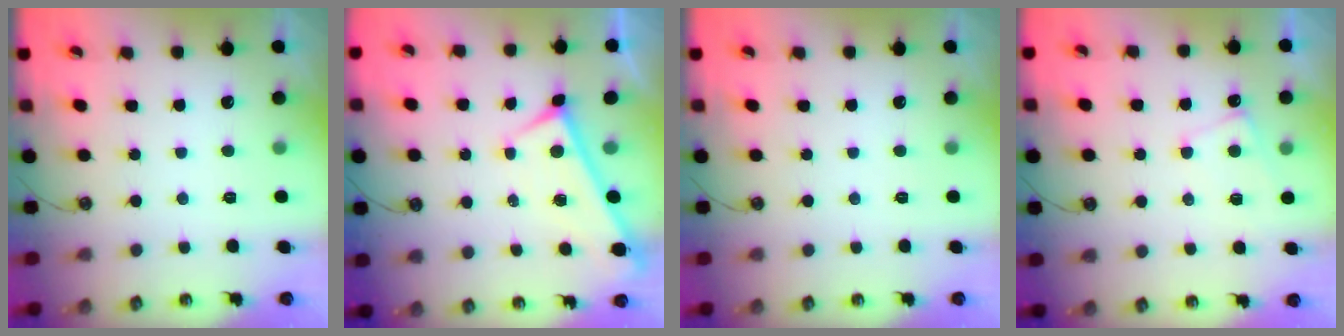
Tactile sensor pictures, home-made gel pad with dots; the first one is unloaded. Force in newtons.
{"total": 0.0}
{"total": 0.0}
{"total": 1.5, "press": 1.4, "slide": 0.4}